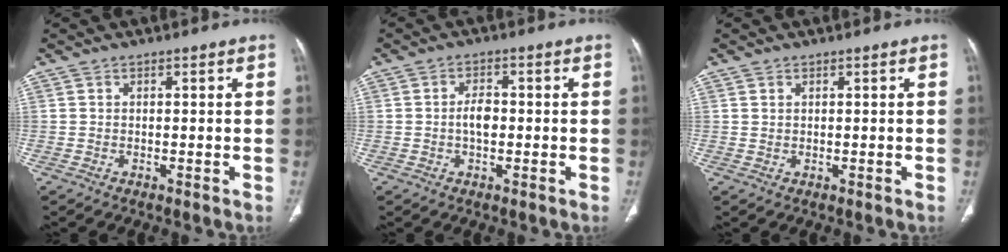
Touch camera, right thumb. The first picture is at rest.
{"total": 3.4, "force": [-0.3, 2.0, 2.8], "torque": [-0.046, 0.007, -0.009]}
{"total": 0.6, "force": [0.4, 0.3, 0.2], "torque": [0.004, -0.001, 0.006]}